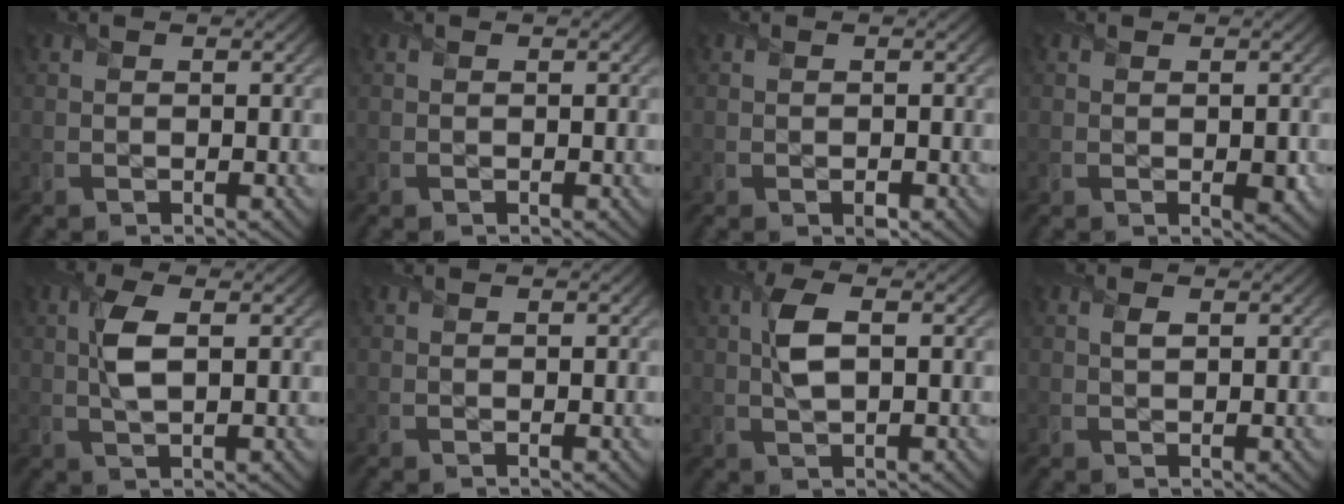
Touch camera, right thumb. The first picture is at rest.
{"total": 0.0}
{"total": 0.7, "force": [-0.5, 0.4, 0.4], "torque": [-0.003, -0.006, -0.006]}
{"total": 1.1, "force": [-0.2, 0.6, 1.0], "torque": [-0.007, -0.007, 0.002]}
{"total": 4.0, "force": [0.7, 1.5, 3.6], "torque": [-0.087, 0.003, 0.014]}
{"total": 0.0}
{"total": 4.2, "force": [0.7, 1.6, 3.8], "torque": [-0.087, 0.006, 0.013]}
{"total": 0.8, "force": [0.4, 0.4, 0.6], "torque": [-0.011, -0.003, 0.009]}